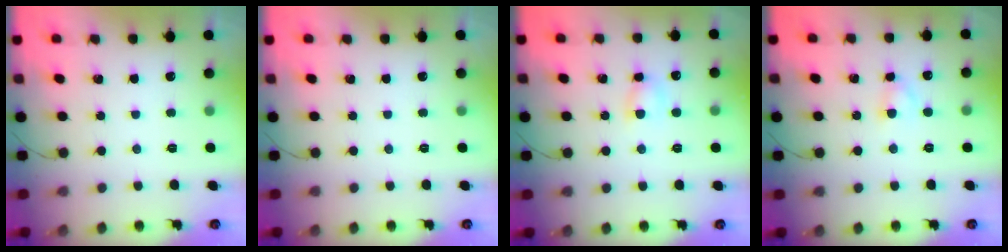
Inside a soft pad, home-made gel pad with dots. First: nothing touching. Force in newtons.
{"total": 0.0}
{"total": 4.4, "press": 4.3, "slide": 1.0}
{"total": 2.9, "press": 2.7, "slide": 1.2}